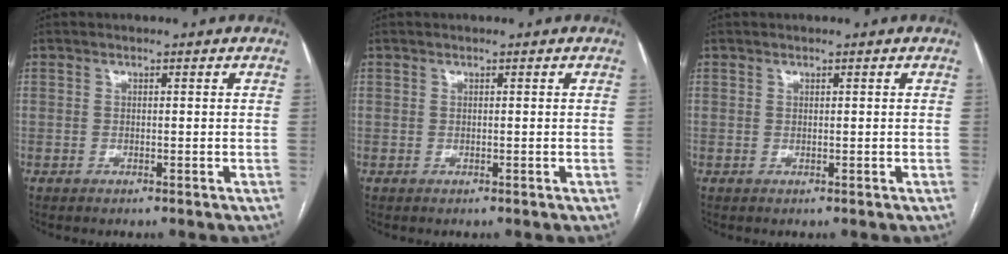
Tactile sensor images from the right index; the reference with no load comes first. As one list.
[{"total": 0.0}, {"total": 0.0}]